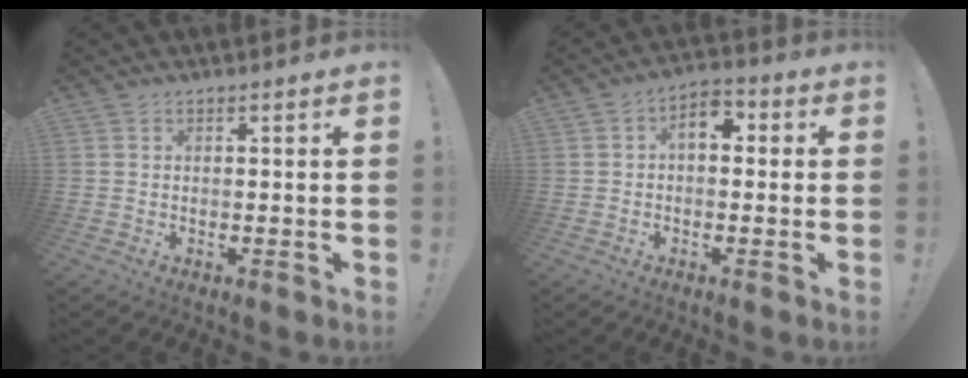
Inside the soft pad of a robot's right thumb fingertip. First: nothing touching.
{"total": 6.1, "force": [0.5, 3.9, 4.7], "torque": [-0.070, 0.009, 0.007]}